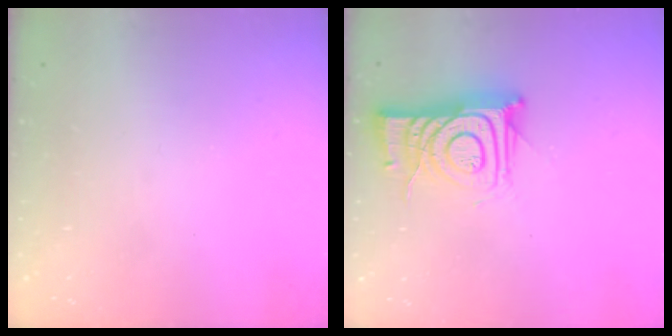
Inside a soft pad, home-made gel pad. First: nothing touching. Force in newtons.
{"total": 12.7, "press": 12.7, "slide": 0.6}